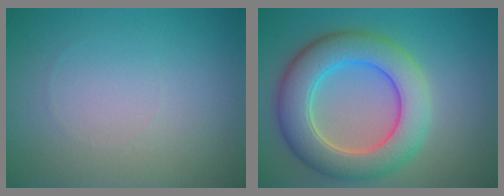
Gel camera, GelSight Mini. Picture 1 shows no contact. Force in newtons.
{"total": 8.2, "press": 8.2, "slide": 0.4}